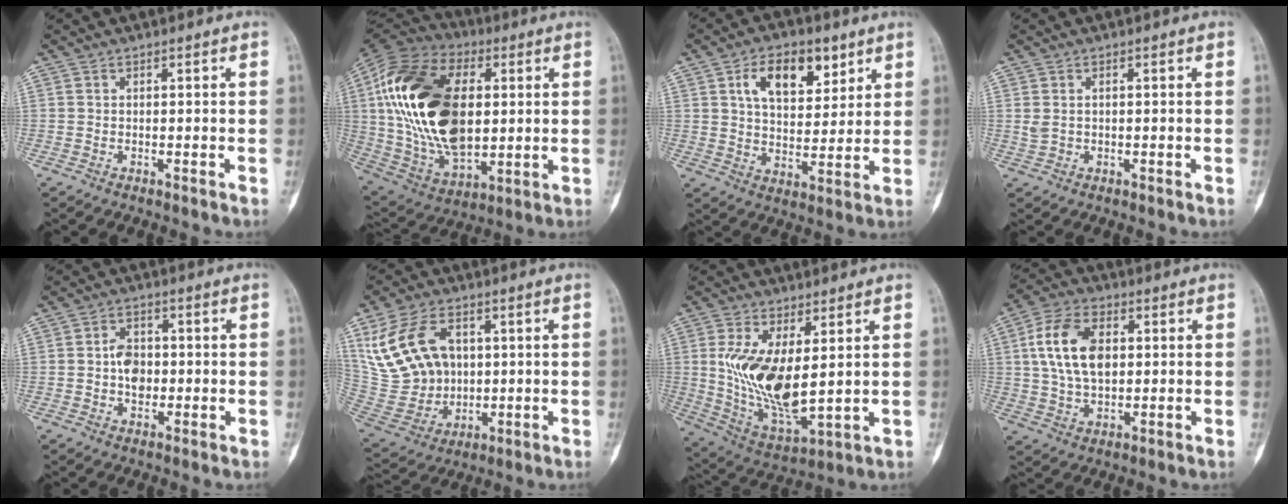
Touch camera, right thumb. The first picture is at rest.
{"total": 29.3, "force": [3.9, 17.6, 23.1], "torque": [-0.437, -0.011, 0.071]}
{"total": 12.2, "force": [5.7, 6.9, 8.3], "torque": [-0.098, -0.021, 0.096]}
{"total": 1.7, "force": [0.2, 1.1, 1.3], "torque": [-0.037, 0.011, 0.012]}
{"total": 5.7, "force": [-0.3, 4.2, 3.8], "torque": [-0.041, 0.013, -0.008]}
{"total": 16.4, "force": [4.6, 12.2, 9.9], "torque": [-0.167, -0.005, 0.103]}
{"total": 15.6, "force": [2.3, 7.1, 13.7], "torque": [-0.251, -0.024, 0.065]}
{"total": 12.7, "force": [2.2, 7.8, 9.8], "torque": [-0.170, 0.005, 0.039]}